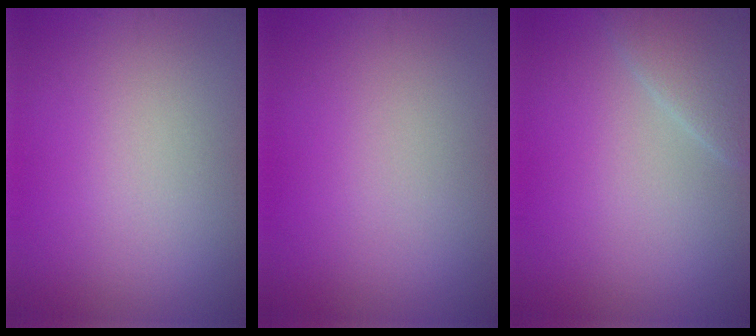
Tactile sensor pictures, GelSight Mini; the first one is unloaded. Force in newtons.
{"total": 0.0}
{"total": 2.5, "press": 2.5, "slide": 0.2}